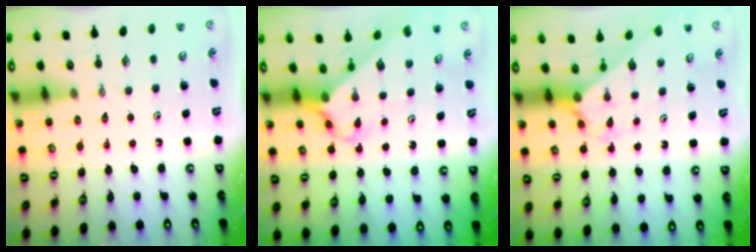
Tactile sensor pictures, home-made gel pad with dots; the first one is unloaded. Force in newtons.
{"total": 2.7, "press": 2.7, "slide": 0.2}
{"total": 2.1, "press": 2.1, "slide": 0.2}